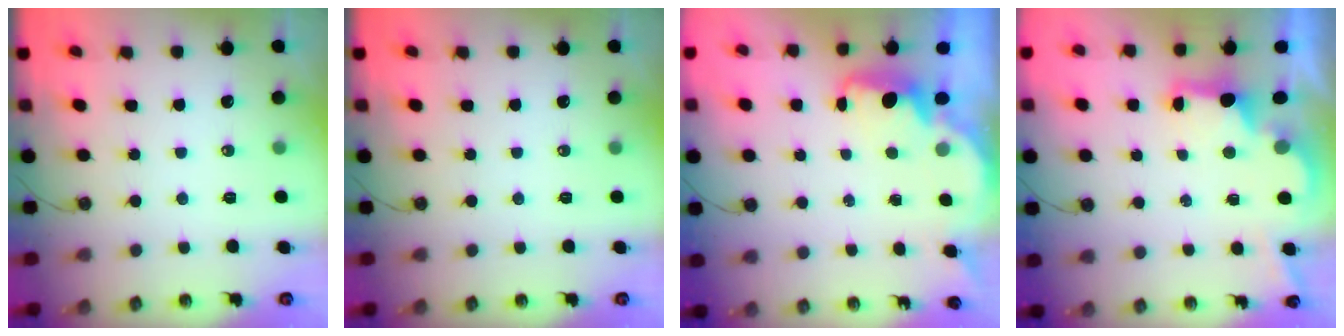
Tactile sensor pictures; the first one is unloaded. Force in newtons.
{"total": 0.0}
{"total": 2.2, "press": 2.1, "slide": 0.6}
{"total": 2.5, "press": 2.4, "slide": 0.7}